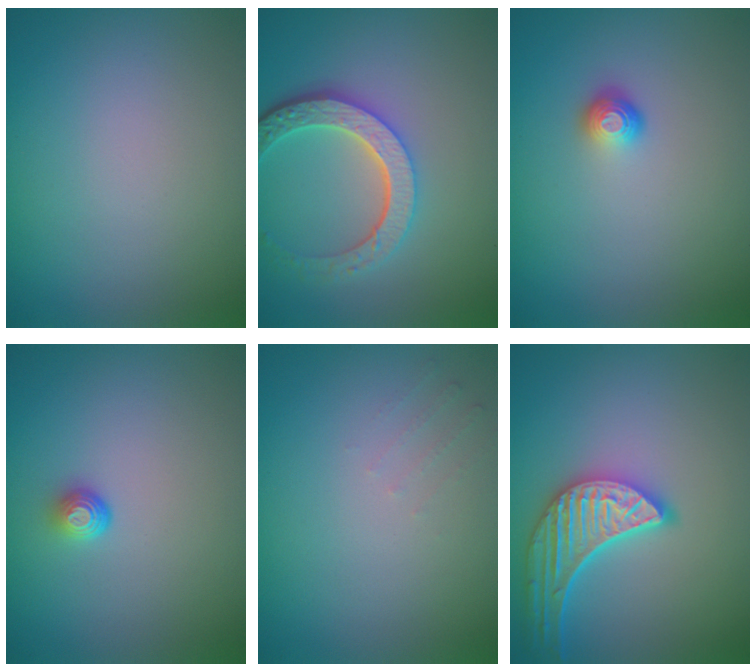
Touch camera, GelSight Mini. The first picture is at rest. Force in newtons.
{"total": 5.6, "press": 4.3, "slide": 3.6}
{"total": 1.2, "press": 0.9, "slide": 0.7}
{"total": 1.5, "press": 1.0, "slide": 1.1}
{"total": 0.8, "press": 0.8, "slide": 0.2}
{"total": 5.3, "press": 4.7, "slide": 2.5}